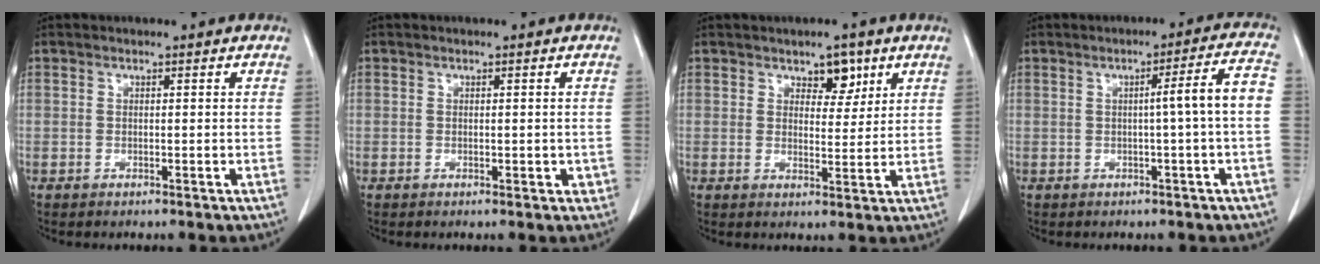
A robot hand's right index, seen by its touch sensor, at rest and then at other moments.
{"total": 1.7, "force": [-0.2, 1.1, 1.3], "torque": [-0.009, 0.002, 0.000]}
{"total": 4.2, "force": [2.5, 2.2, 2.5], "torque": [-0.028, 0.001, 0.038]}
{"total": 5.7, "force": [-0.5, -1.0, 5.5], "torque": [-0.073, 0.011, -0.007]}